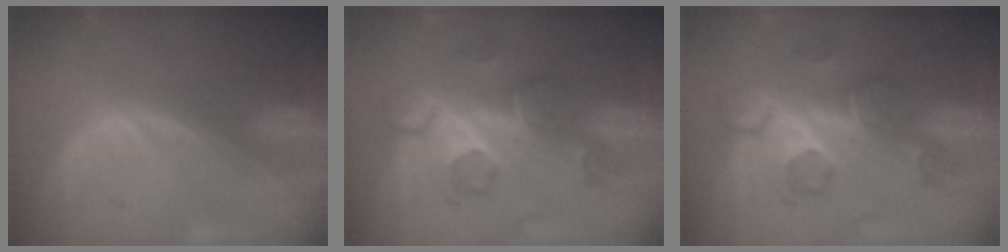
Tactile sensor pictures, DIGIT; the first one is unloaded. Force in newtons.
{"total": 8.6, "press": 7.6, "slide": 4.0}
{"total": 8.6, "press": 7.6, "slide": 4.0}